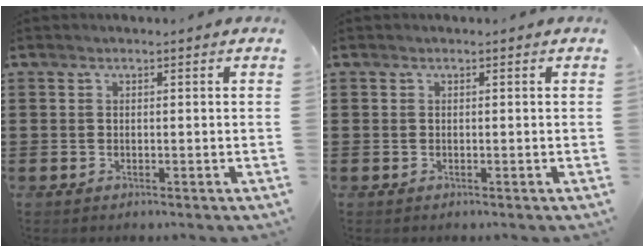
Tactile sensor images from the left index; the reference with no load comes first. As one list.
[{"total": 0.0}]